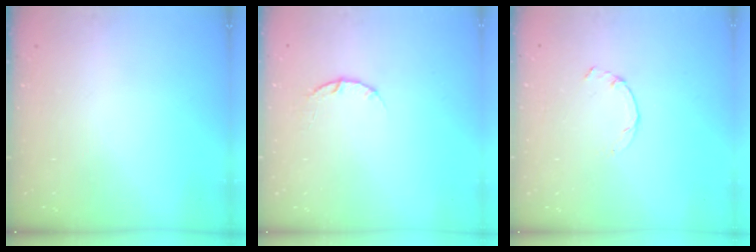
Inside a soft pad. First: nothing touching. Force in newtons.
{"total": 3.8, "press": 3.8, "slide": 0.5}
{"total": 0.9, "press": 0.9, "slide": 0.3}